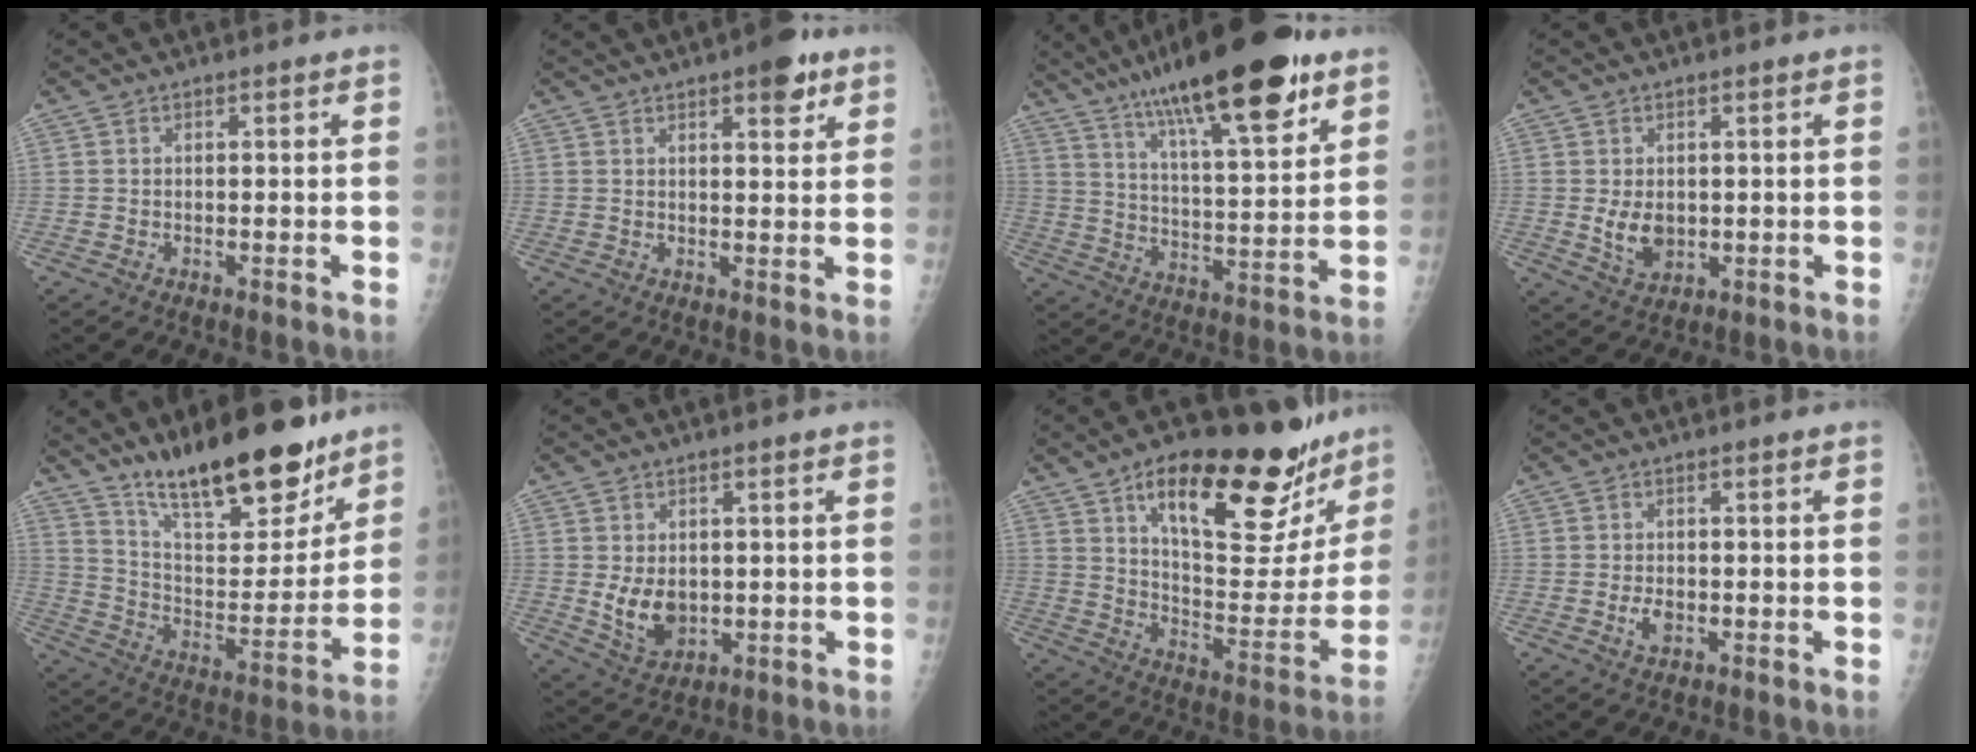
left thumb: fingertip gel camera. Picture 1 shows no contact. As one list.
[{"total": 6.1, "force": [3.6, 2.2, 4.5], "torque": [-0.042, -0.014, 0.042]}, {"total": 24.3, "force": [15.0, 6.1, 18.1], "torque": [-0.277, -0.046, 0.241]}, {"total": 5.3, "force": [0.1, 3.8, 3.7], "torque": [-0.049, -0.011, 0.015]}, {"total": 21.8, "force": [16.4, 7.0, 12.6], "torque": [-0.152, -0.098, 0.272]}, {"total": 6.8, "force": [0.2, 5.0, 4.6], "torque": [-0.060, -0.016, 0.021]}, {"total": 28.4, "force": [17.7, 10.8, 19.4], "torque": [-0.233, -0.057, 0.270]}, {"total": 2.5, "force": [-0.6, 1.6, 1.9], "torque": [-0.033, 0.000, -0.009]}]